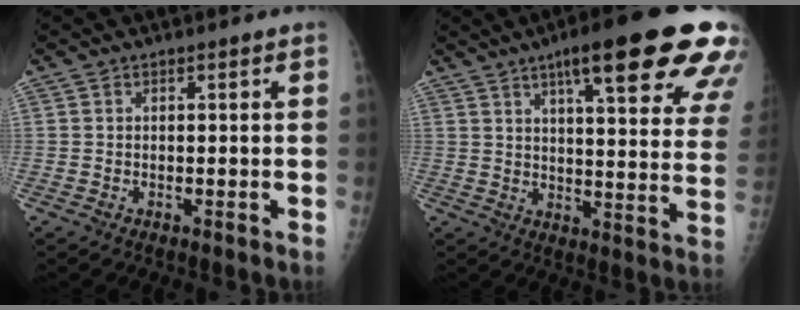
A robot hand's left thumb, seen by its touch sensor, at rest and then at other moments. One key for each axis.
{"total": 23.9, "fx": 14.2, "fy": 4.5, "fz": 18.8, "tx": -0.228, "ty": -0.041, "tz": 0.180}